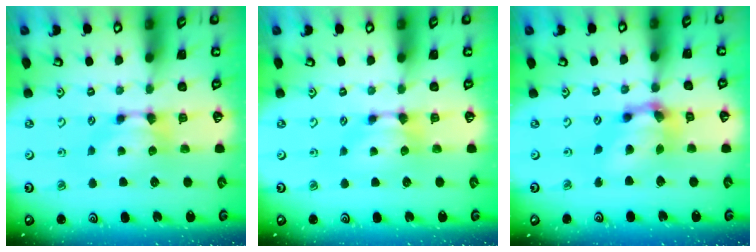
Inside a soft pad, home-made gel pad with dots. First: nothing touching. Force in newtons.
{"total": 0.6, "press": 0.1, "slide": 0.6}
{"total": 5.7, "press": 5.3, "slide": 2.1}